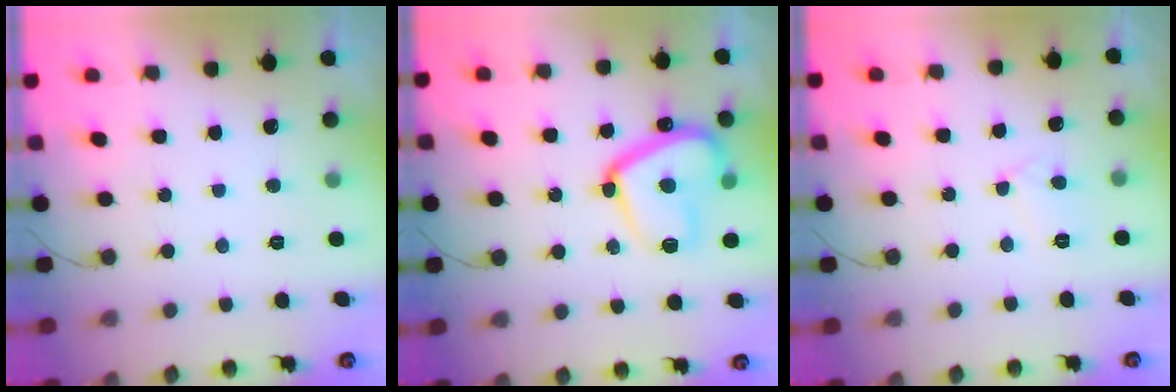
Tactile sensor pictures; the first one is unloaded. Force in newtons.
{"total": 16.0, "press": 15.9, "slide": 1.2}
{"total": 5.0, "press": 4.9, "slide": 0.6}